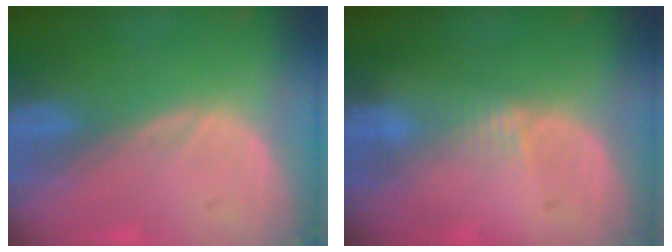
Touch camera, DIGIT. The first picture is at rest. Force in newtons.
{"total": 1.4, "press": 1.1, "slide": 0.8}